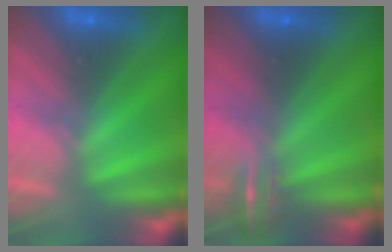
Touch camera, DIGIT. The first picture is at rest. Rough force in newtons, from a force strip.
{"total": 4.9}